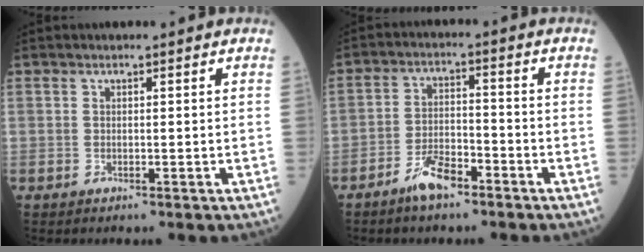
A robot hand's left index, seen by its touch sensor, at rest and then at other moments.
{"total": 5.6, "force": [-4.1, 1.7, 3.4], "torque": [-0.072, 0.001, -0.078]}